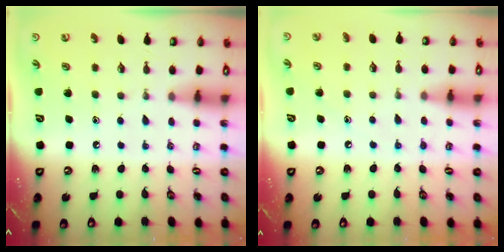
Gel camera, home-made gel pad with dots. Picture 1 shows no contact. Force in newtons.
{"total": 4.5, "press": 4.4, "slide": 0.7}